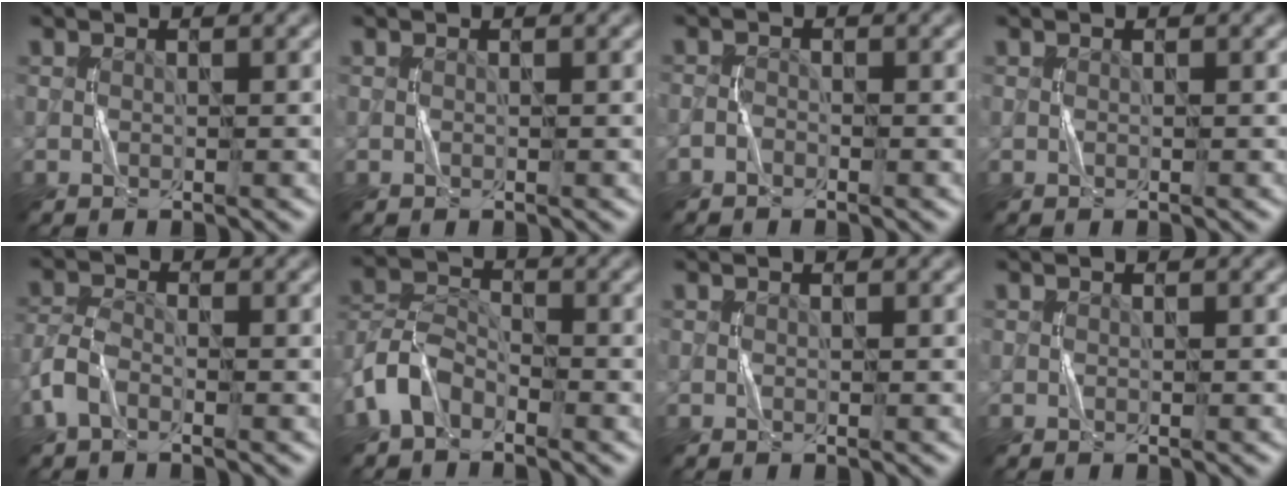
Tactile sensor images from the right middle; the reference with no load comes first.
{"total": 0.0}
{"total": 0.7, "force": [-0.6, 0.3, 0.2], "torque": [-0.003, 0.002, -0.016]}
{"total": 0.0}
{"total": 2.6, "force": [-1.5, 1.4, 1.6], "torque": [-0.038, 0.004, -0.041]}
{"total": 4.3, "force": [-2.7, 2.6, 2.2], "torque": [-0.052, 0.005, -0.067]}
{"total": 0.0}
{"total": 0.0}